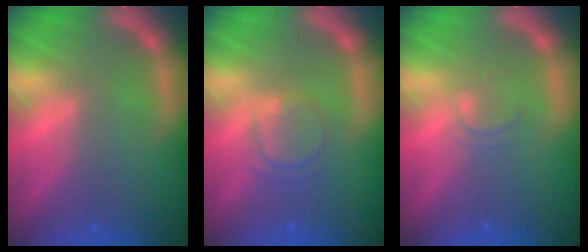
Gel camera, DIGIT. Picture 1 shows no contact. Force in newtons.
{"total": 3.0}
{"total": 1.4}